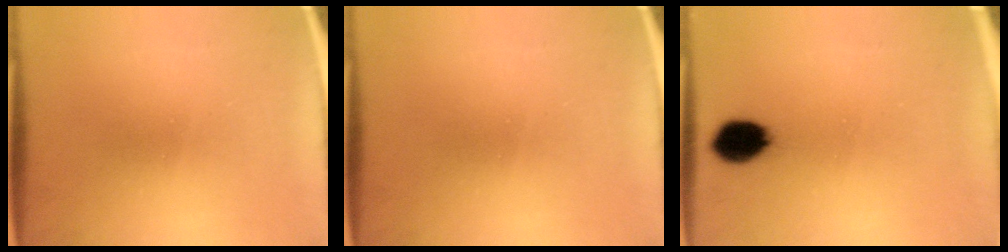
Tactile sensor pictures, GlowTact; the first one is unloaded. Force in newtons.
{"total": 0.0}
{"total": 7.5}